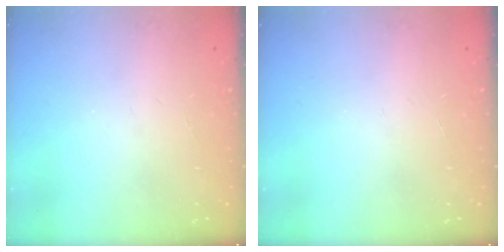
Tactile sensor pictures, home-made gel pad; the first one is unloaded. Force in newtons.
{"total": 0.0}